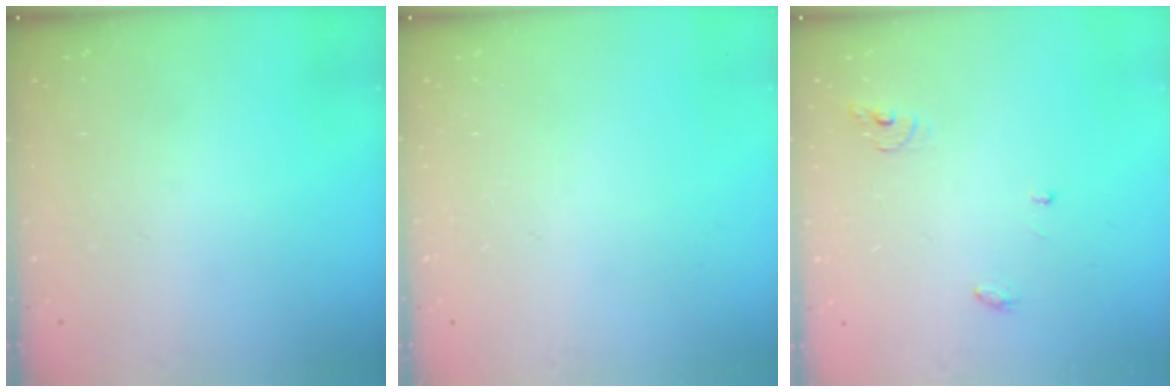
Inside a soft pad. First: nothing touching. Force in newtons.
{"total": 0.0}
{"total": 3.9, "press": 3.9, "slide": 0.2}